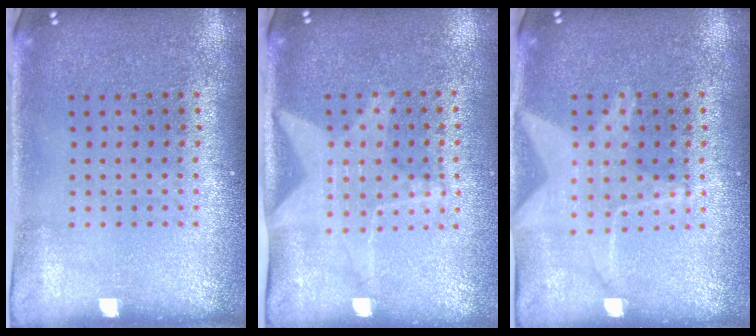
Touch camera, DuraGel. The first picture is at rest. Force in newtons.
{"total": 1.8, "press": 1.5, "slide": 1.0}
{"total": 1.5, "press": 1.5, "slide": 0.2}